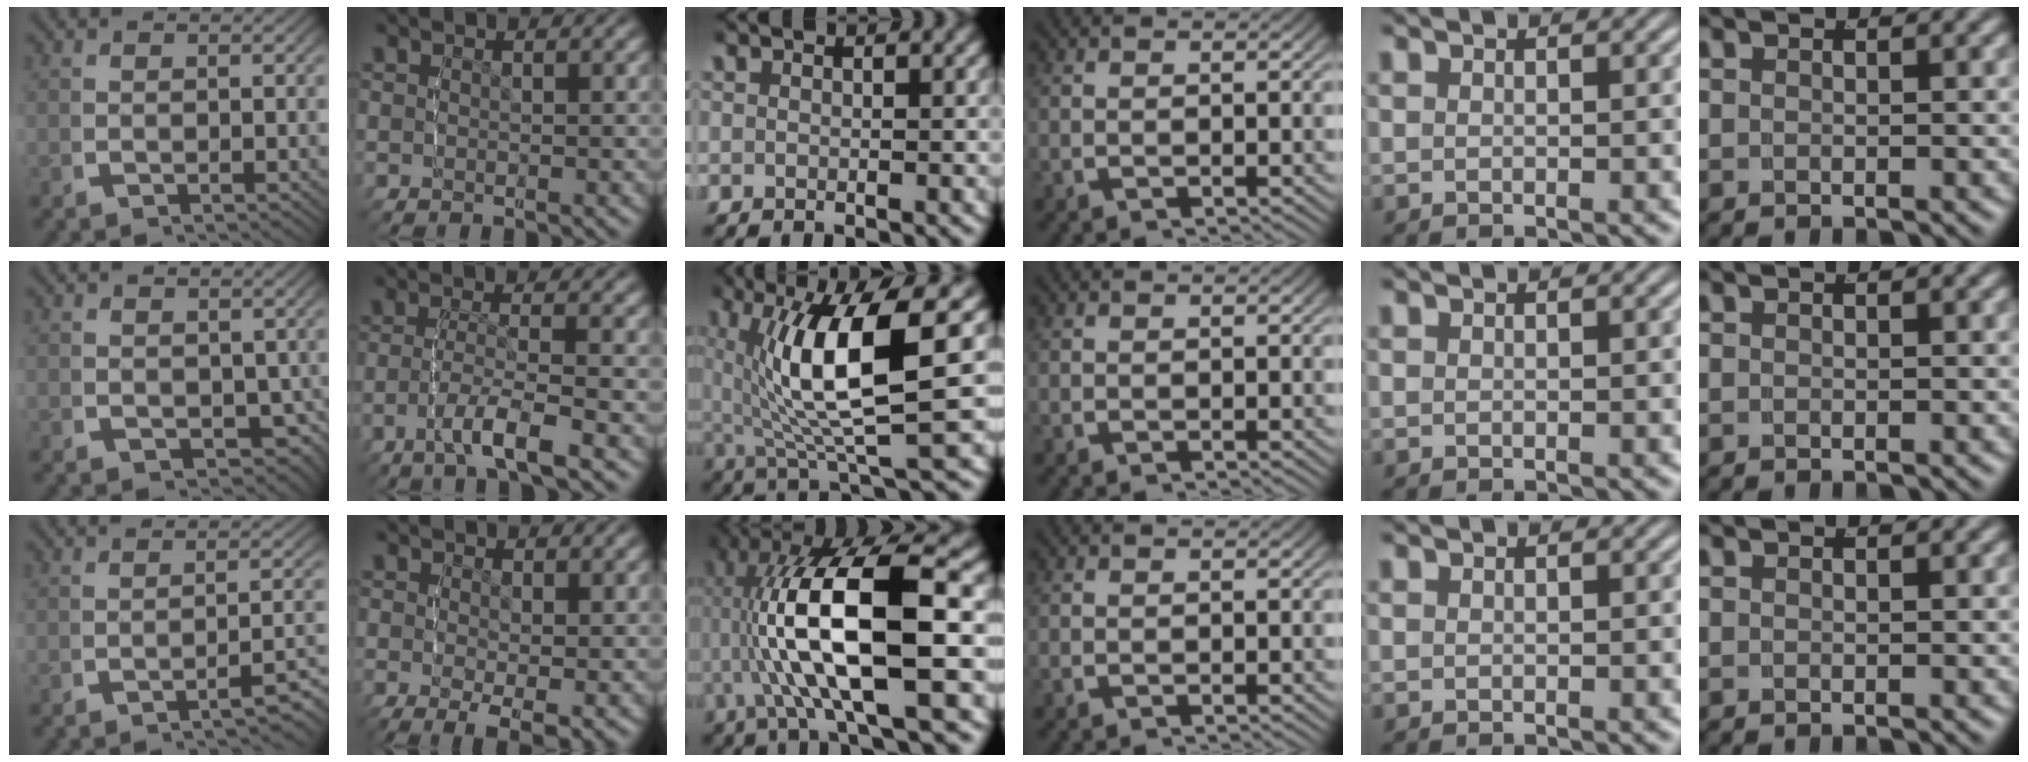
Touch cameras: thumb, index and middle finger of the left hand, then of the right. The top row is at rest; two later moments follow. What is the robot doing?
{"motion": "lift_and_place", "object": "condiment"}